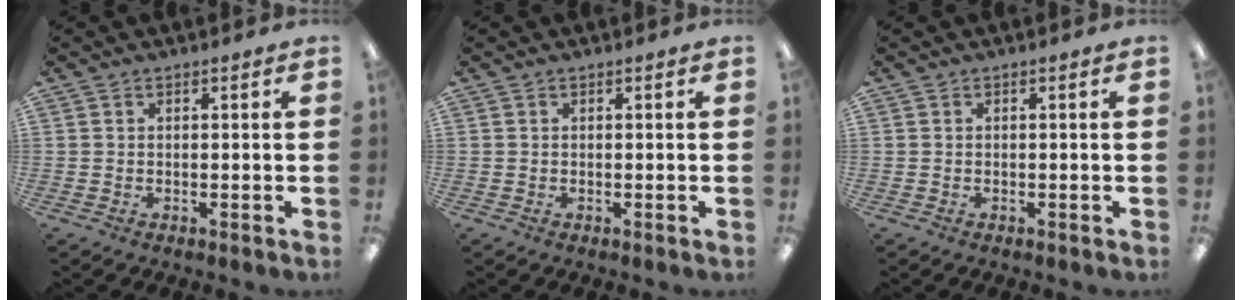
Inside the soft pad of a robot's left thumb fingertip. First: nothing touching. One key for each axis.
{"total": 0.0}
{"total": 0.0}